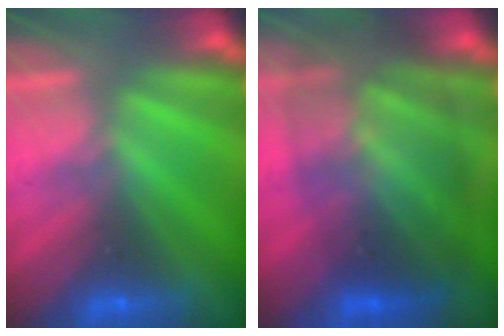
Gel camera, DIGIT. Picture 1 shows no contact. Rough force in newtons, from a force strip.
{"total": 7.8}